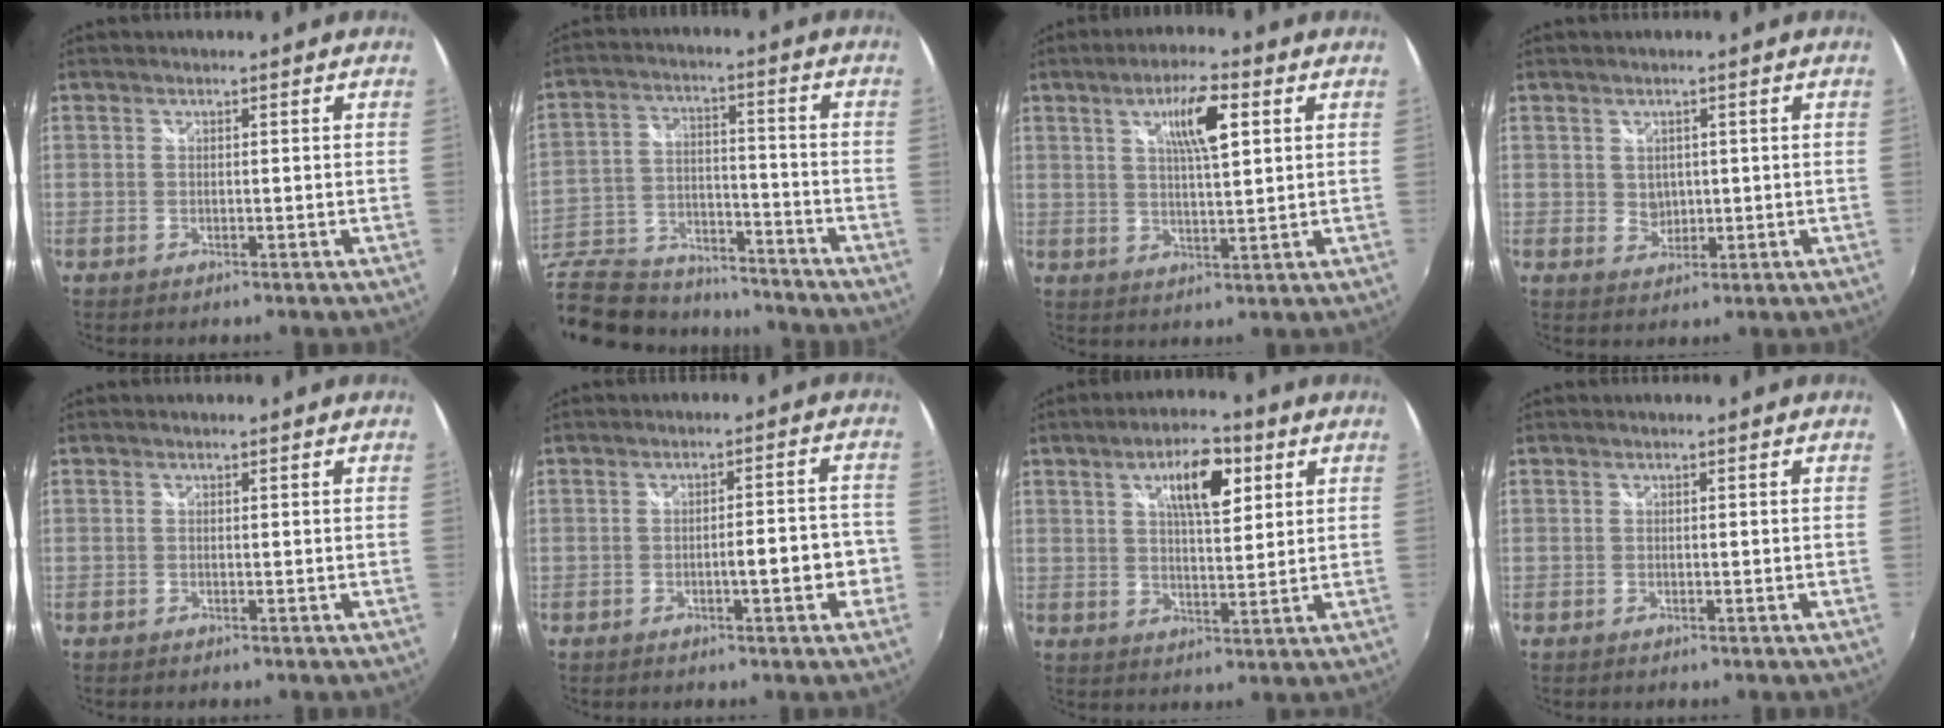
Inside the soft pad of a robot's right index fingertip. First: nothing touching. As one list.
[{"total": 24.0, "force": [-17.1, 12.5, 11.3], "torque": [-0.281, -0.007, -0.254]}, {"total": 8.1, "force": [3.2, 1.8, 7.3], "torque": [-0.120, 0.007, 0.053]}, {"total": 2.5, "force": [0.5, 2.3, 0.9], "torque": [-0.011, 0.002, 0.012]}, {"total": 0.0}, {"total": 5.7, "force": [-2.3, 1.2, 5.1], "torque": [-0.078, 0.008, -0.025]}, {"total": 9.3, "force": [4.0, 3.4, 7.7], "torque": [-0.123, 0.016, 0.065]}, {"total": 0.0}]